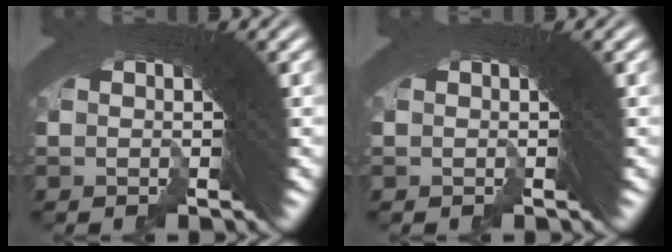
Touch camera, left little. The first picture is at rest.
{"total": 0.0}